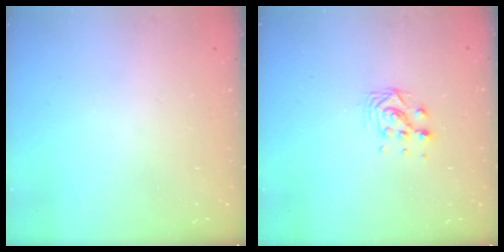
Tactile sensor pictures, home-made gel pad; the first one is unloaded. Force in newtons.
{"total": 6.8, "press": 6.8, "slide": 0.4}